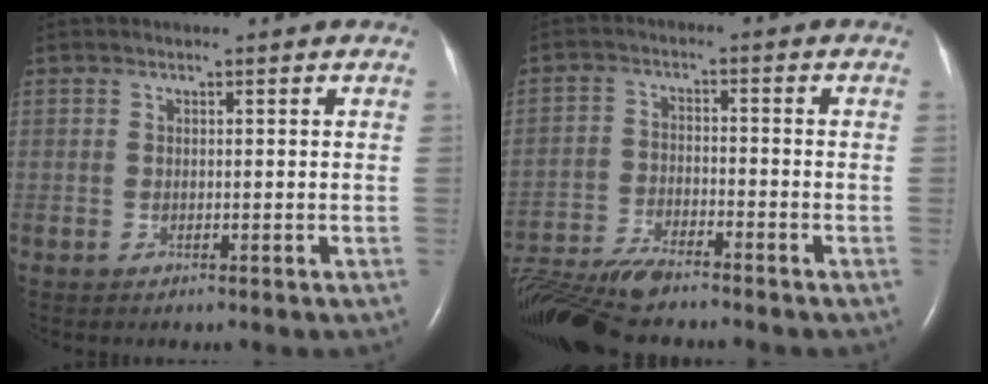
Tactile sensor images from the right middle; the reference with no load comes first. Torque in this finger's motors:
{"motor_torque": [-0.39, -0.23, 0.01, 0.00]}